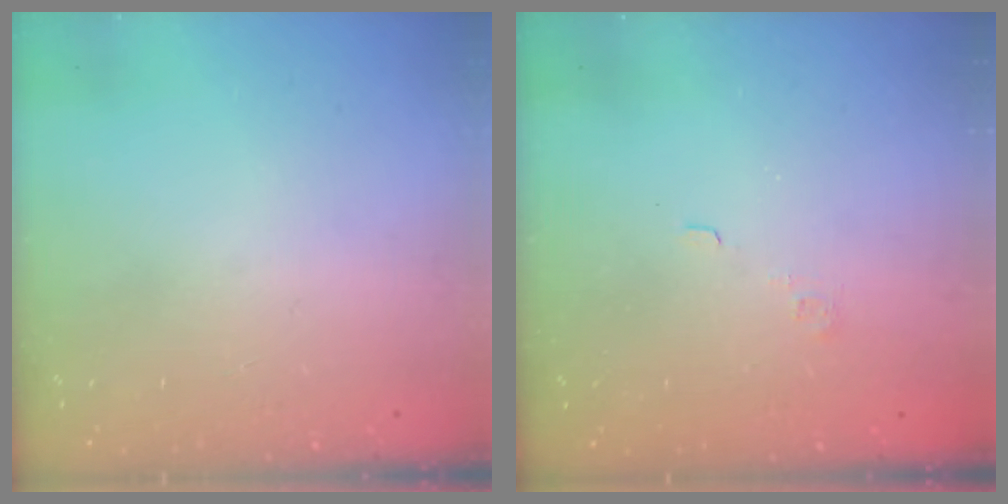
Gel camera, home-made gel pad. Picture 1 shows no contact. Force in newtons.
{"total": 3.4, "press": 3.3, "slide": 0.9}